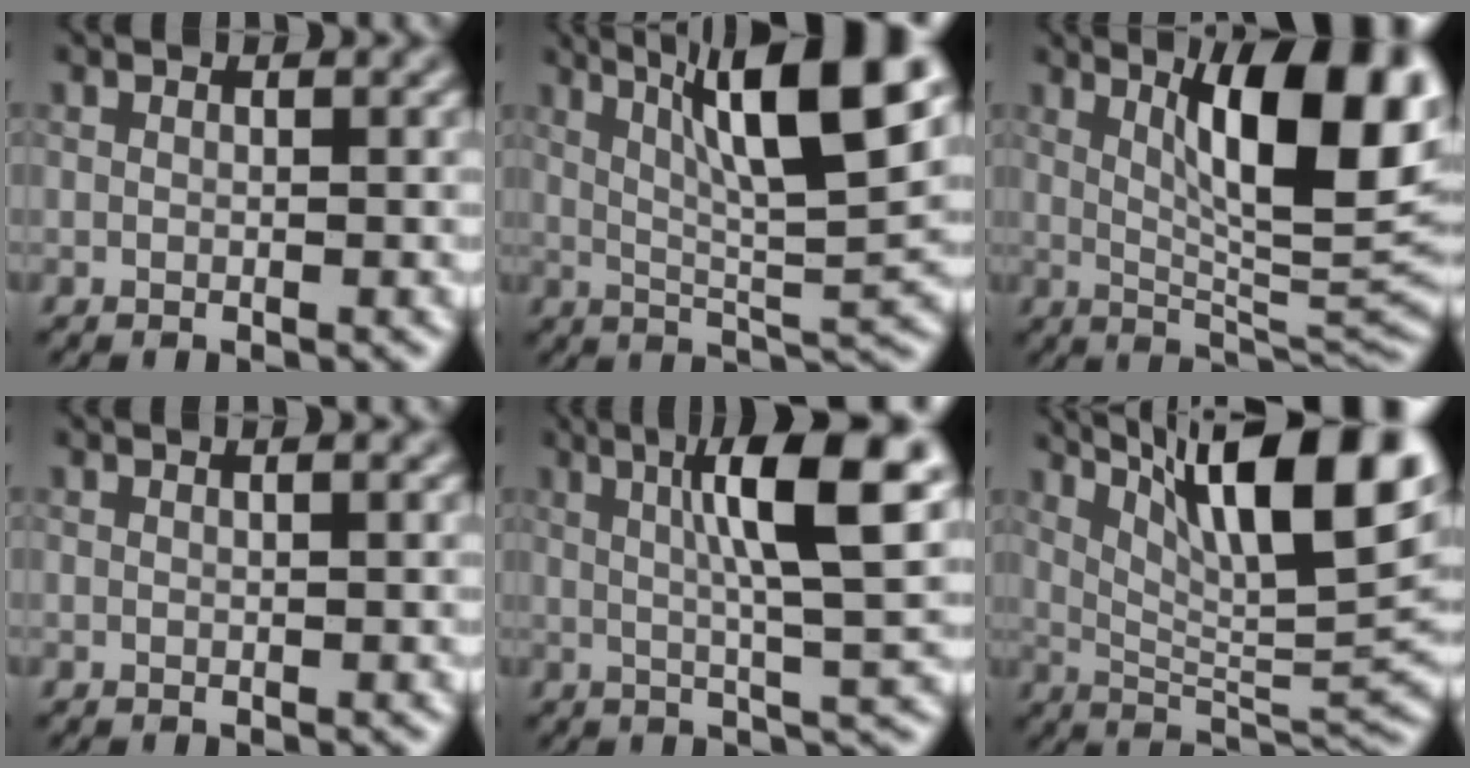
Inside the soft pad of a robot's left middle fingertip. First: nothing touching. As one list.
[{"total": 11.8, "force": [5.1, 2.3, 10.4], "torque": [-0.156, 0.011, 0.087]}, {"total": 11.7, "force": [3.9, 3.0, 10.6], "torque": [-0.146, 0.006, 0.065]}, {"total": 0.8, "force": [0.5, 0.2, 0.6], "torque": [-0.006, 0.002, 0.002]}, {"total": 10.2, "force": [3.0, 1.8, 9.6], "torque": [-0.130, 0.013, 0.040]}, {"total": 14.1, "force": [7.1, 3.8, 11.6], "torque": [-0.173, 0.007, 0.122]}]